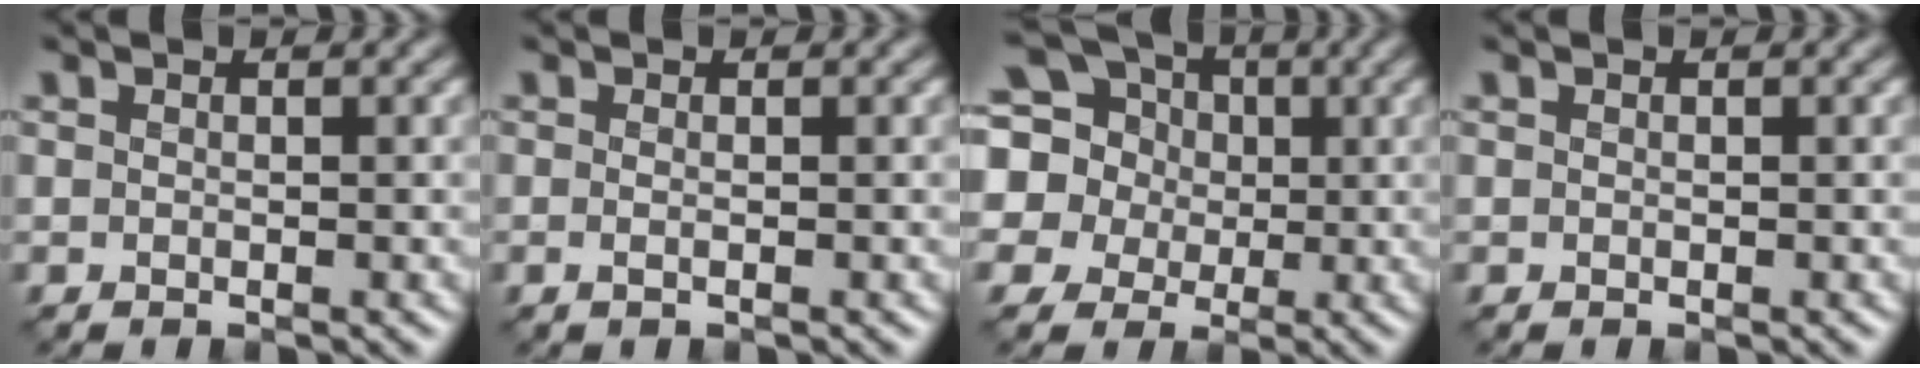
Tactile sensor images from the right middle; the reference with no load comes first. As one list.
[{"total": 0.7, "force": [-0.1, -0.1, 0.7], "torque": [-0.021, -0.001, -0.004]}, {"total": 14.1, "force": [3.9, 12.3, 5.7], "torque": [-0.168, 0.039, 0.044]}, {"total": 0.0}]